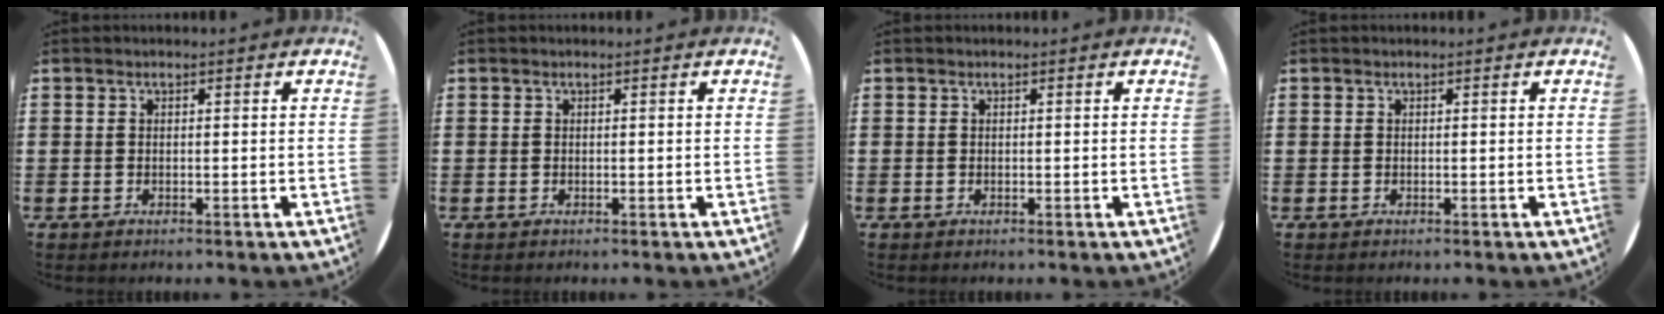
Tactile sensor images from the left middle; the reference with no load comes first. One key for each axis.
{"total": 0.0}
{"total": 0.0}
{"total": 0.0}